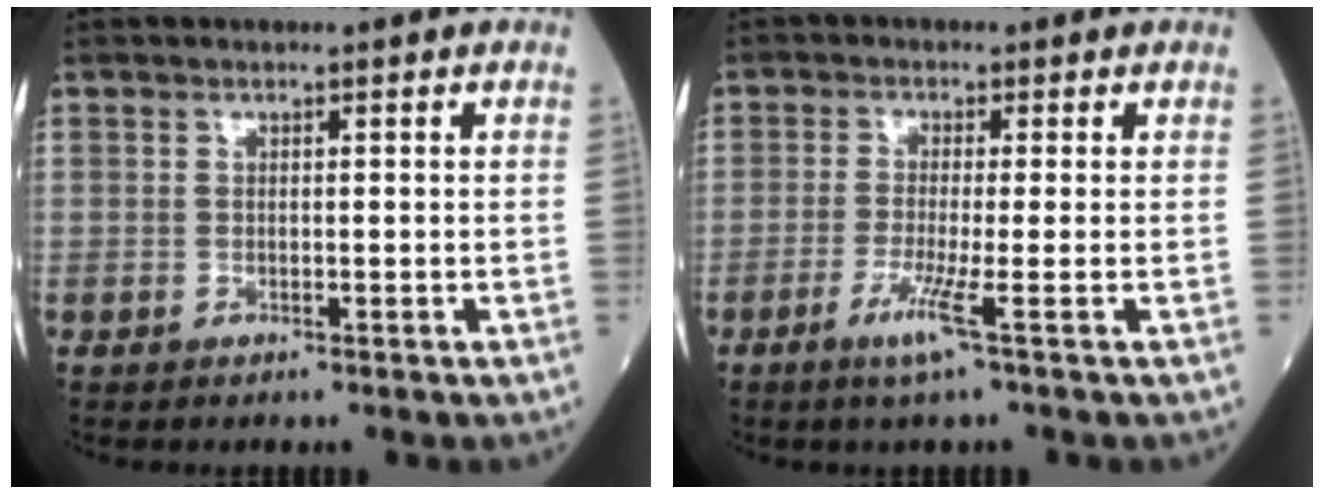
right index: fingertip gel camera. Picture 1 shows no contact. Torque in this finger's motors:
{"motor_torque": [-0.39, -0.06, -0.09, -0.02]}